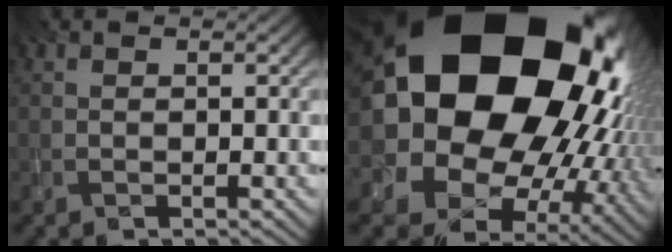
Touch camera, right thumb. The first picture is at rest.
{"total": 26.0, "force": [7.0, 19.6, 15.5], "torque": [-0.324, -0.024, 0.130]}